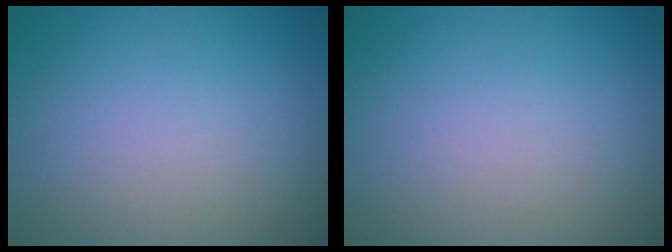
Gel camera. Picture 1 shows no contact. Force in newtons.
{"total": 0.0}